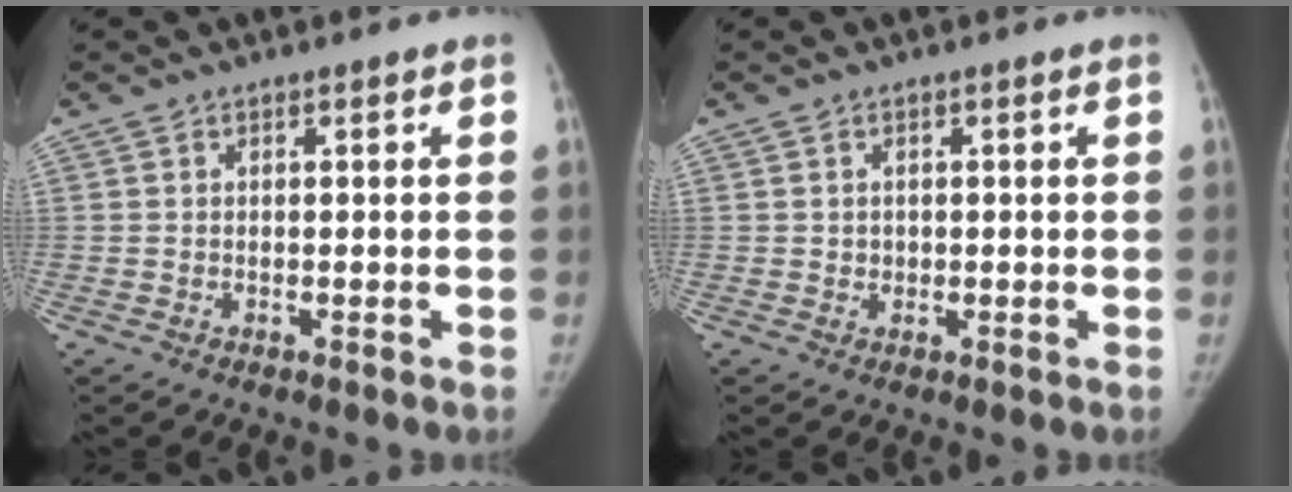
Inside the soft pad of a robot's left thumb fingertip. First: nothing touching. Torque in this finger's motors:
{"motor_torque": [-0.18, -0.35, -0.06, 0.28, 0.01]}